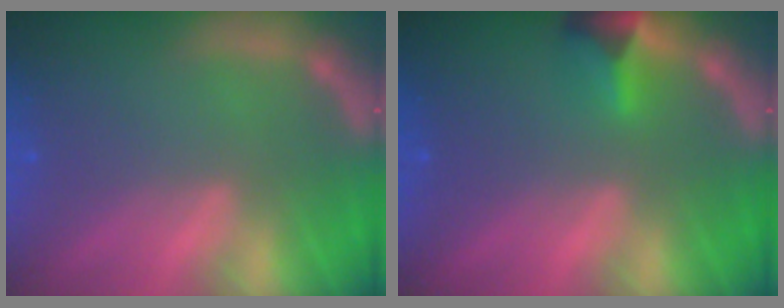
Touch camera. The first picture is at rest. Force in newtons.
{"total": 2.9}